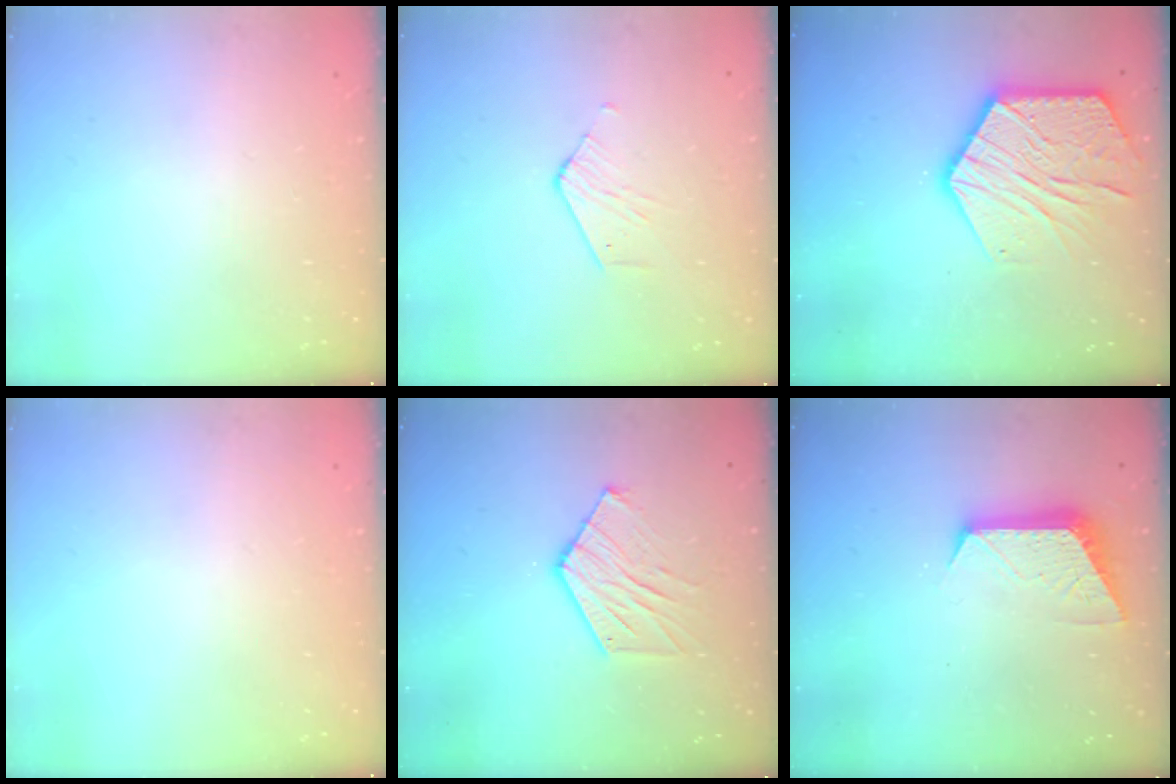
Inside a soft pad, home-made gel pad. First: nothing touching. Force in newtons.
{"total": 2.4, "press": 2.4, "slide": 0.2}
{"total": 17.7, "press": 17.7, "slide": 1.5}
{"total": 0.0}
{"total": 10.1, "press": 10.1, "slide": 0.9}
{"total": 9.5, "press": 9.5, "slide": 0.7}